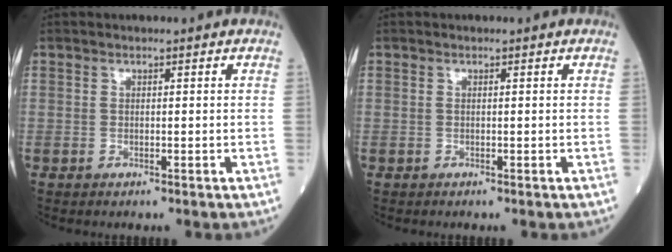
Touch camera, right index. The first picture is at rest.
{"total": 0.0}